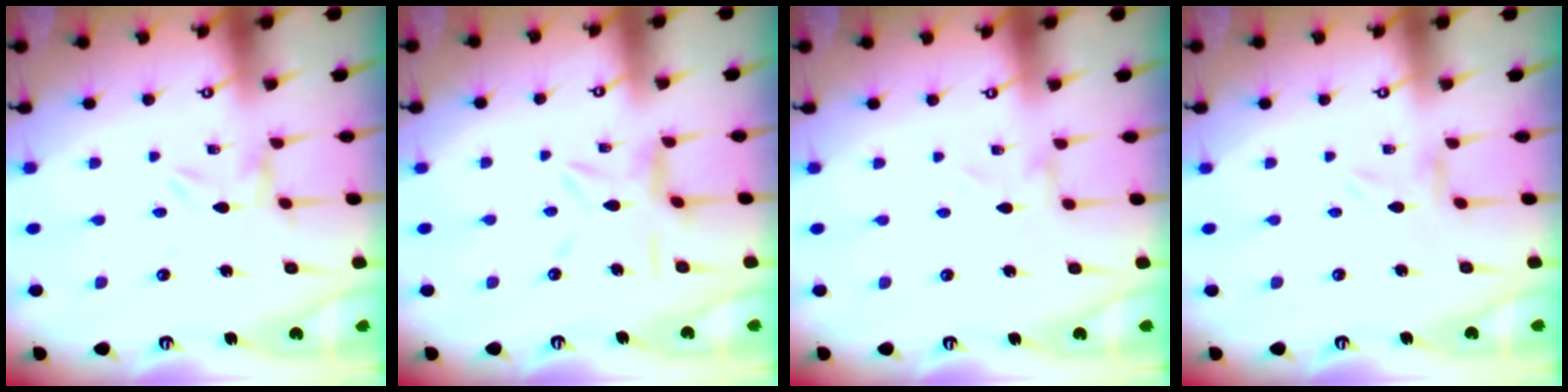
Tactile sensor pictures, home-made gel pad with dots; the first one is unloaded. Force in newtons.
{"total": 9.0, "press": 9.0, "slide": 0.8}
{"total": 0.0}
{"total": 0.0}